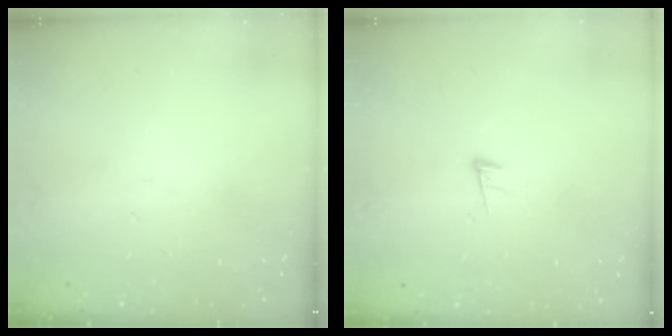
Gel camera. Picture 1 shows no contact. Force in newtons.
{"total": 8.9, "press": 8.8, "slide": 1.6}